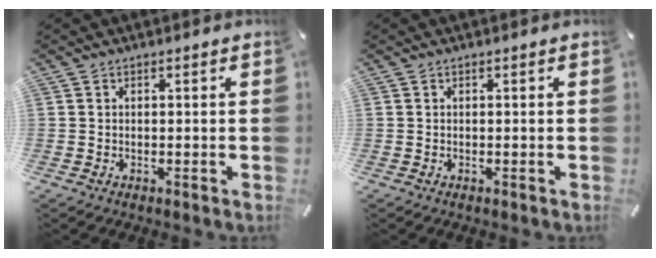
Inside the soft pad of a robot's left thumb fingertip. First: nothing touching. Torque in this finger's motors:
{"motor_torque": [0.03, 0.04, -0.10, 0.03, 0.00]}